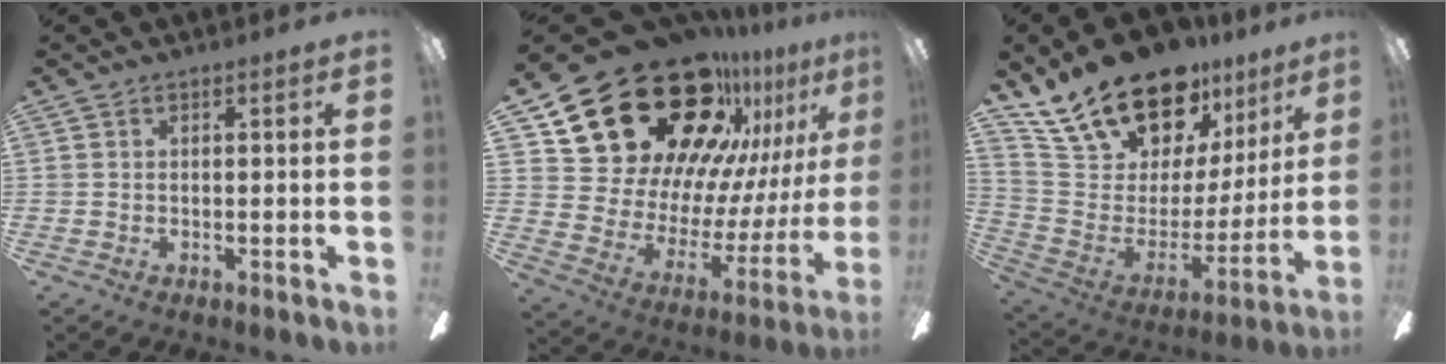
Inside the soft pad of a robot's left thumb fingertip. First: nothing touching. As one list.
[{"total": 29.8, "force": [20.5, 16.2, 14.3], "torque": [-0.201, -0.160, 0.403]}, {"total": 21.9, "force": [18.0, 9.5, 8.1], "torque": [-0.154, -0.127, 0.336]}]